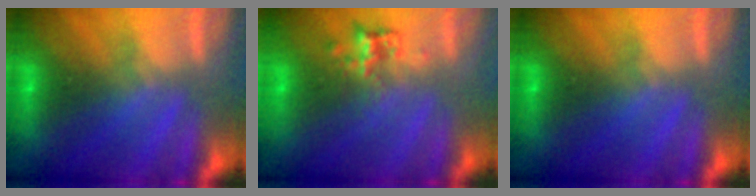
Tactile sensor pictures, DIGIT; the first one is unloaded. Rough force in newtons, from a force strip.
{"total": 2.3}
{"total": 0.0}